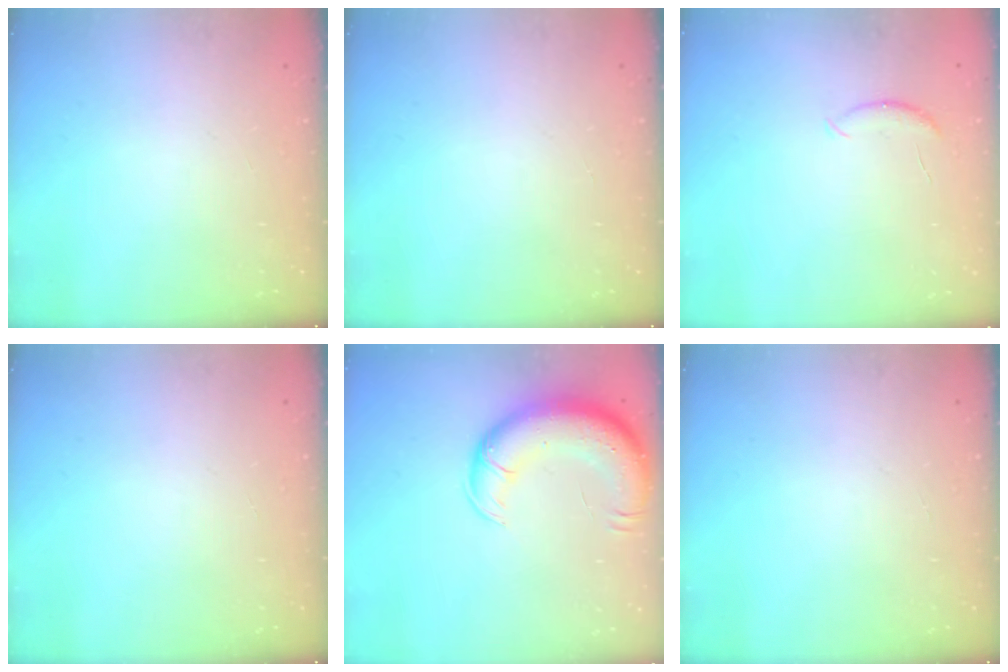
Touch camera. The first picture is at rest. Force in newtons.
{"total": 0.0}
{"total": 5.8, "press": 5.8, "slide": 0.5}
{"total": 0.0}
{"total": 15.7, "press": 15.3, "slide": 3.9}
{"total": 0.0}